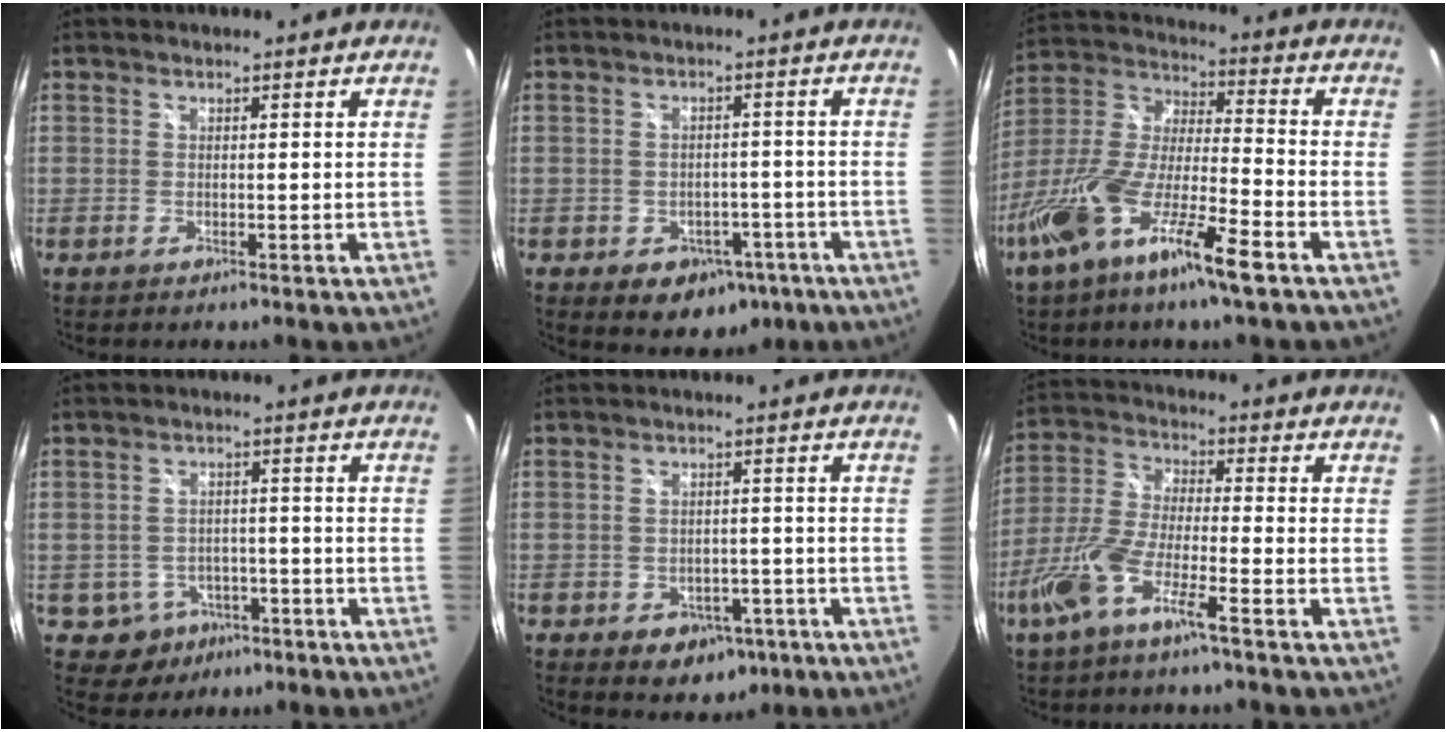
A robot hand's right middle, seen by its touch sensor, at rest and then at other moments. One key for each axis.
{"total": 9.0, "fx": -4.7, "fy": 6.6, "fz": 3.9, "tx": -0.070, "ty": 0.011, "tz": -0.039}
{"total": 17.9, "fx": -10.1, "fy": 2.8, "fz": 14.5, "tx": -0.289, "ty": -0.029, "tz": -0.196}
{"total": 6.7, "fx": -3.5, "fy": 5.5, "fz": 1.6, "tx": -0.042, "ty": 0.013, "tz": -0.032}
{"total": 7.3, "fx": -3.6, "fy": 5.5, "fz": 3.2, "tx": -0.063, "ty": 0.004, "tz": -0.030}
{"total": 10.5, "fx": -6.0, "fy": 1.4, "fz": 8.4, "tx": -0.186, "ty": -0.009, "tz": -0.119}